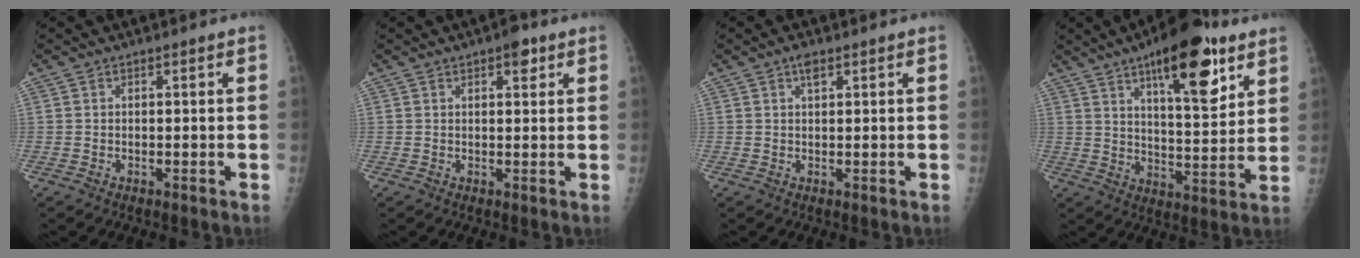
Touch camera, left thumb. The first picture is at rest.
{"total": 3.3, "force": [1.9, 1.4, 2.3], "torque": [-0.019, -0.005, 0.023]}
{"total": 2.0, "force": [1.1, 0.9, 1.4], "torque": [-0.019, -0.002, 0.018]}
{"total": 17.6, "force": [9.6, 6.0, 13.4], "torque": [-0.165, -0.049, 0.146]}